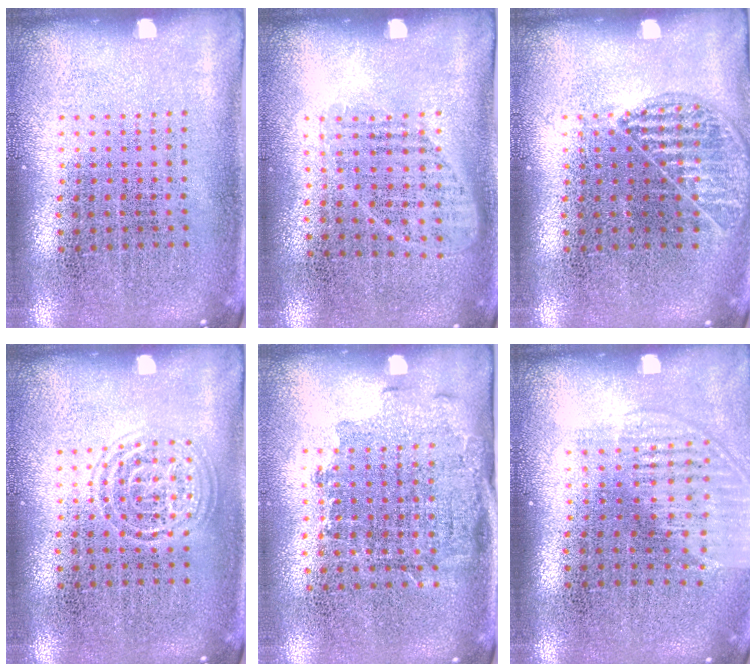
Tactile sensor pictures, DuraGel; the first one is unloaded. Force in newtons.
{"total": 1.0, "press": 0.8, "slide": 0.6}
{"total": 1.0, "press": 1.0, "slide": 0.3}
{"total": 1.4, "press": 1.4, "slide": 0.1}
{"total": 1.5, "press": 1.2, "slide": 0.9}
{"total": 1.4, "press": 1.3, "slide": 0.7}